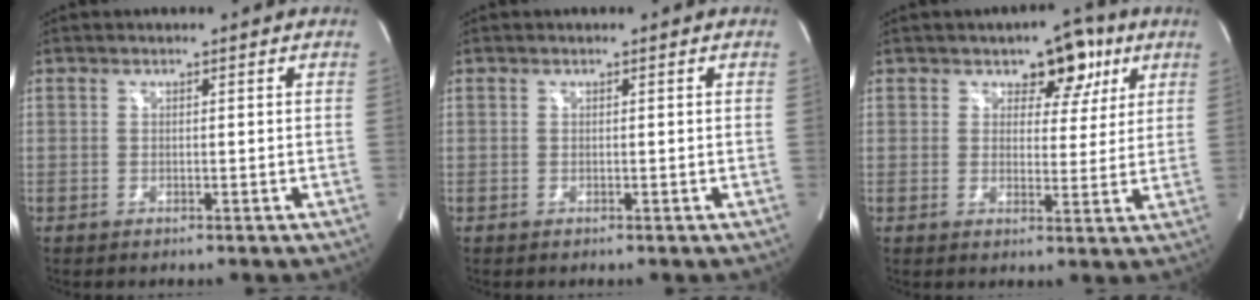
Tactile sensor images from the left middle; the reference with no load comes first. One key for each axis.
{"total": 0.0}
{"total": 6.7, "fx": 3.6, "fy": 4.1, "fz": 3.9, "tx": -0.033, "ty": 0.013, "tz": 0.047}